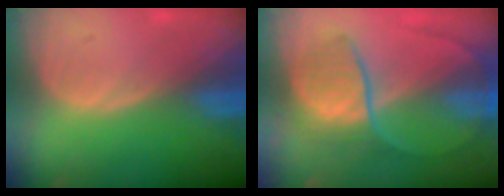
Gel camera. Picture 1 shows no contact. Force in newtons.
{"total": 7.6, "press": 7.0, "slide": 2.9}